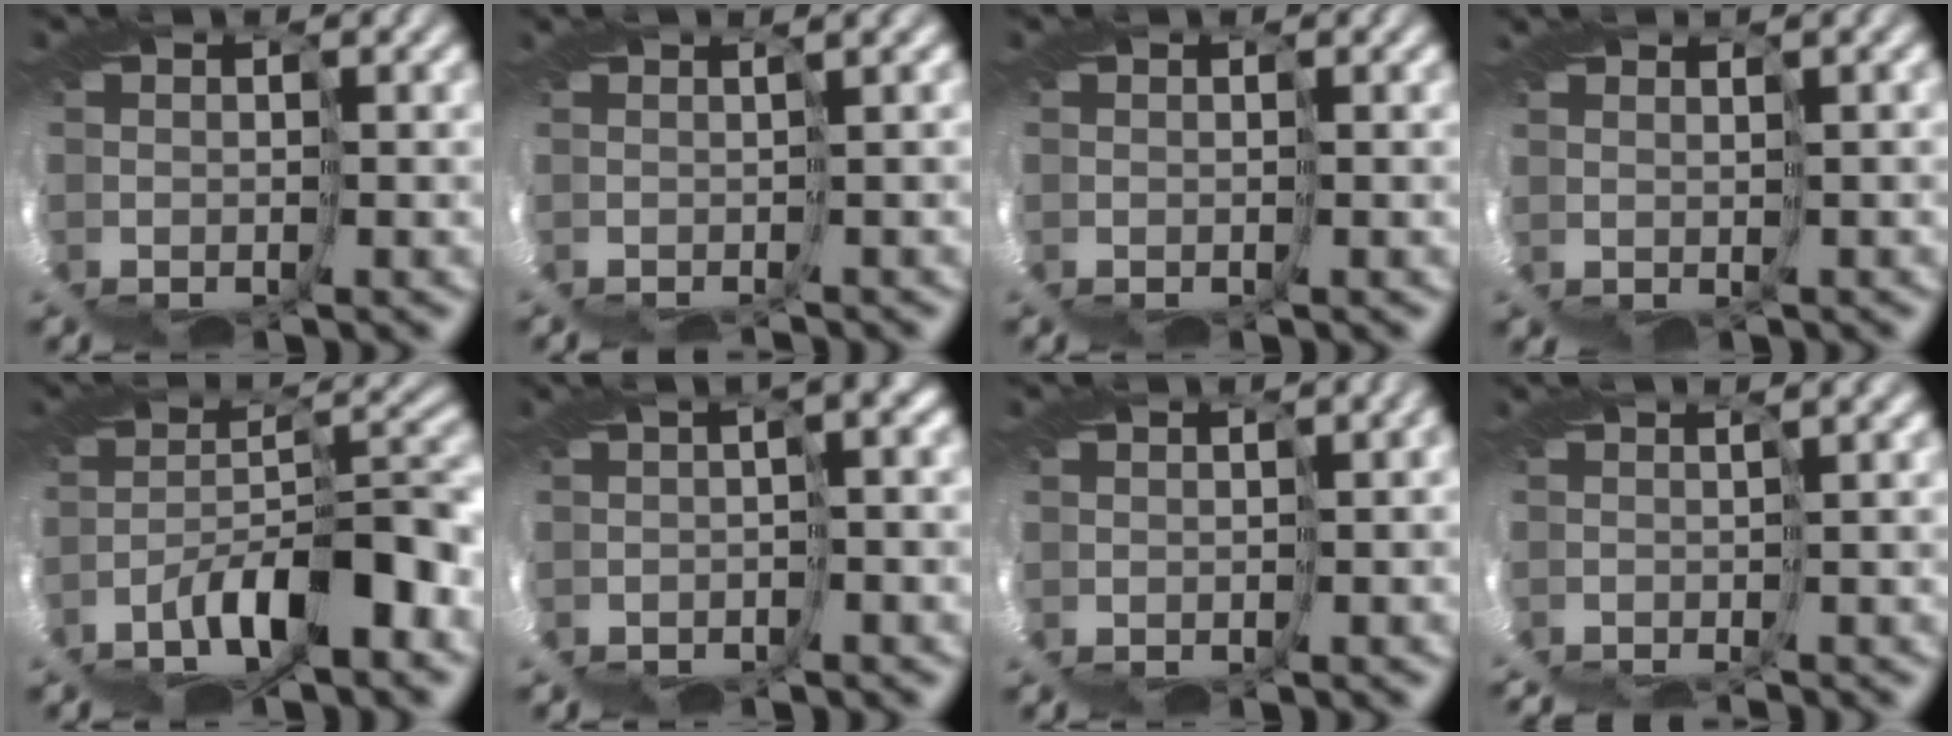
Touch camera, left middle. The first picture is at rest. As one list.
[{"total": 4.9, "force": [-1.9, -3.7, -2.5], "torque": [0.036, -0.007, -0.008]}, {"total": 0.0}, {"total": 0.8, "force": [0.5, -0.4, -0.5], "torque": [0.007, -0.012, 0.020]}, {"total": 4.9, "force": [-3.7, -1.2, 3.0], "torque": [-0.056, 0.008, -0.064]}, {"total": 2.9, "force": [-1.8, -2.2, -0.4], "torque": [0.000, -0.006, -0.007]}, {"total": 1.0, "force": [-0.4, 0.3, 0.9], "torque": [-0.014, 0.003, 0.006]}, {"total": 5.7, "force": [-4.1, -3.1, -2.4], "torque": [0.023, -0.016, -0.037]}]